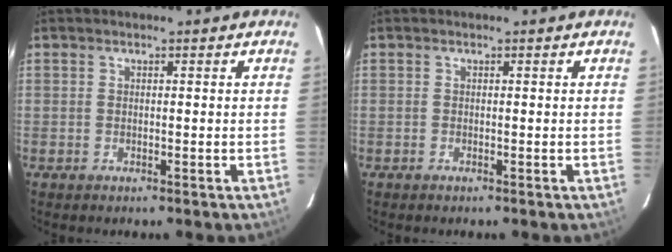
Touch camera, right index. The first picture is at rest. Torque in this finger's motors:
{"motor_torque": [0.00, 0.00, 0.00, -0.06]}